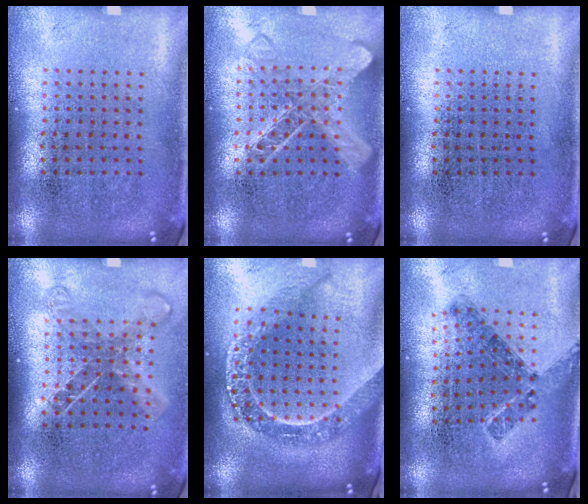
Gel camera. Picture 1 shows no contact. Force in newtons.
{"total": 1.4, "press": 1.4, "slide": 0.2}
{"total": 0.0}
{"total": 1.5, "press": 1.2, "slide": 1.0}
{"total": 2.4, "press": 2.0, "slide": 1.3}
{"total": 0.8, "press": 0.7, "slide": 0.4}